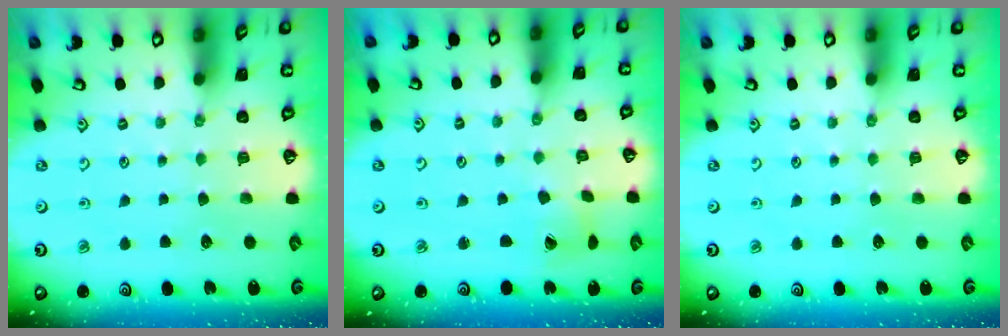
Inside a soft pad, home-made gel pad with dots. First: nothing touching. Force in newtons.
{"total": 4.0, "press": 4.0, "slide": 0.5}
{"total": 0.0}